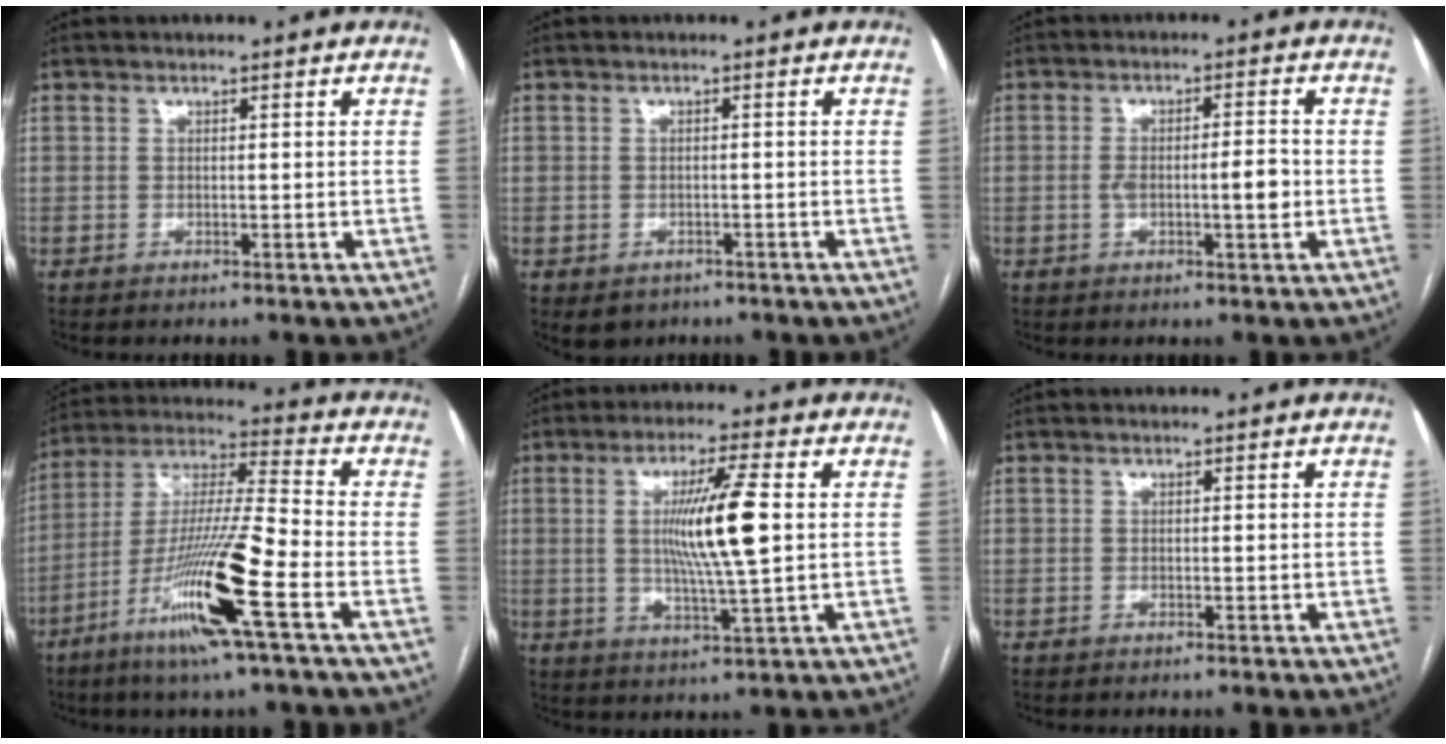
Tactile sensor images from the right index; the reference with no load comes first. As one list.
[{"total": 3.4, "force": [-2.0, 2.6, 0.8], "torque": [-0.007, 0.002, -0.022]}, {"total": 5.4, "force": [-0.8, 1.3, 5.2], "torque": [-0.098, 0.008, -0.009]}, {"total": 16.6, "force": [-7.4, -0.4, 14.9], "torque": [-0.298, -0.021, -0.139]}, {"total": 10.7, "force": [1.2, -0.1, 10.6], "torque": [-0.194, -0.006, 0.022]}, {"total": 0.0}]